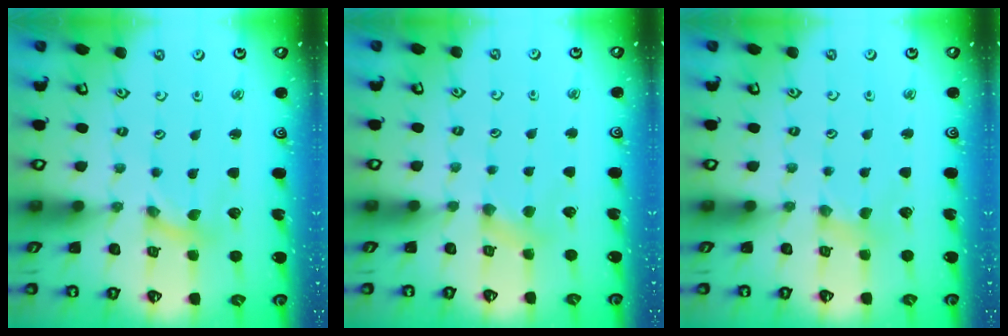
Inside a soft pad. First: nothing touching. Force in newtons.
{"total": 4.3, "press": 4.3, "slide": 0.6}
{"total": 2.4, "press": 2.3, "slide": 0.5}